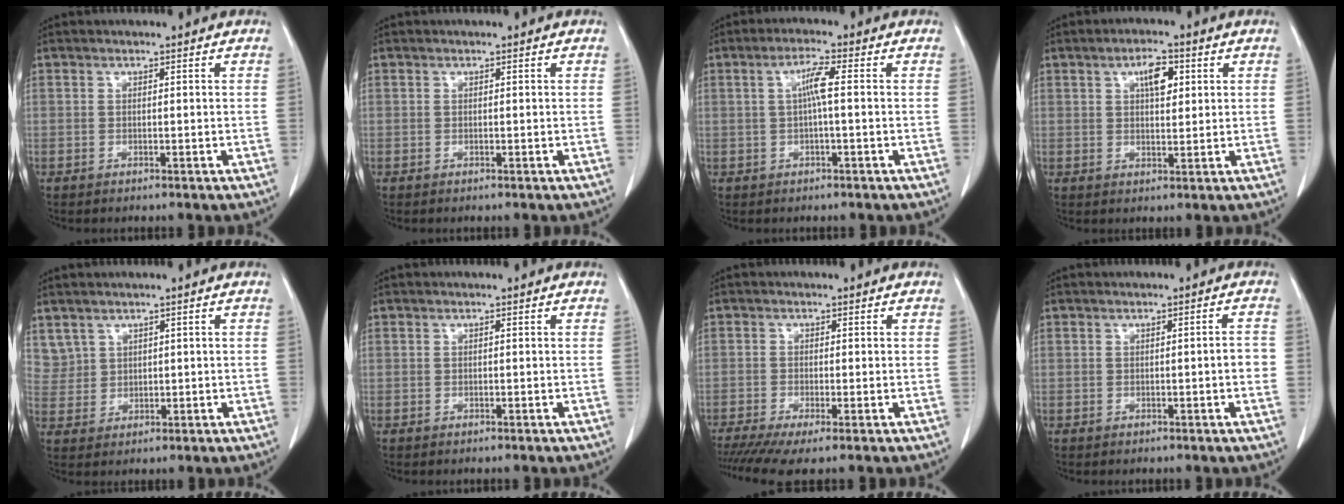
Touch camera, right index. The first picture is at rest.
{"total": 0.0}
{"total": 3.6, "force": [0.3, 0.2, 3.5], "torque": [-0.068, 0.007, 0.006]}
{"total": 4.6, "force": [1.8, 1.7, 3.8], "torque": [-0.063, 0.004, 0.028]}
{"total": 3.7, "force": [2.4, 2.9, 0.2], "torque": [0.000, 0.006, 0.055]}
{"total": 0.0}
{"total": 6.4, "force": [-4.4, 0.7, 4.6], "torque": [-0.076, -0.016, -0.079]}
{"total": 2.1, "force": [-0.4, 0.2, 2.1], "torque": [-0.025, 0.001, -0.006]}